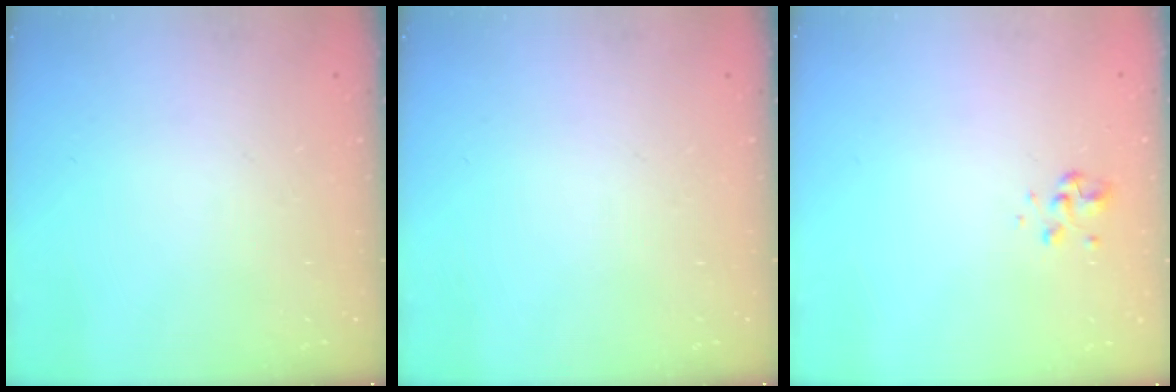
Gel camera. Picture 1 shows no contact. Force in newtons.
{"total": 0.0}
{"total": 2.9, "press": 2.8, "slide": 0.9}